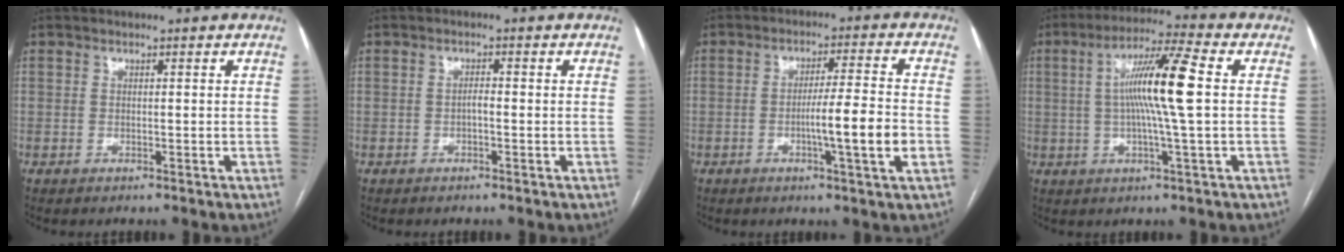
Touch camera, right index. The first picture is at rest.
{"total": 1.1, "force": [-0.4, 0.3, 1.0], "torque": [-0.016, 0.004, -0.008]}
{"total": 8.5, "force": [-2.1, -0.6, 8.2], "torque": [-0.132, -0.004, -0.037]}
{"total": 11.4, "force": [1.0, -0.5, 11.3], "torque": [-0.205, 0.008, 0.012]}